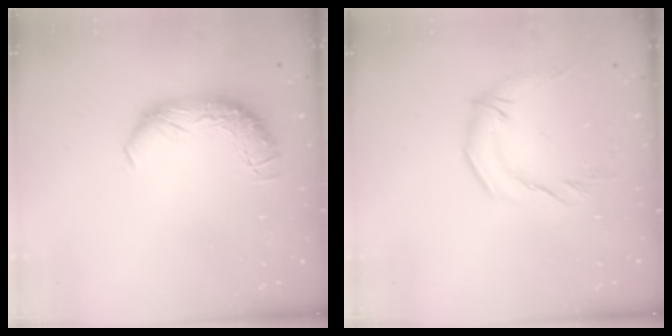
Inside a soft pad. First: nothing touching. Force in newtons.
{"total": 2.0, "press": 0.3, "slide": 2.0}